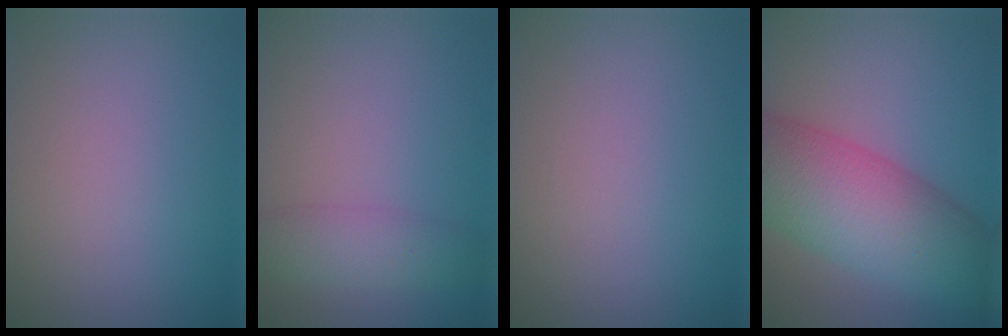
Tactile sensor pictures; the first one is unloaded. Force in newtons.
{"total": 3.6, "press": 3.6, "slide": 0.1}
{"total": 0.0}
{"total": 11.6, "press": 11.6, "slide": 0.4}